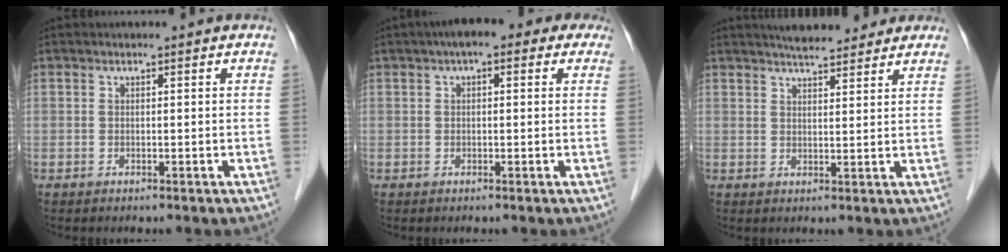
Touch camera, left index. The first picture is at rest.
{"total": 6.2, "force": [3.4, 2.7, 4.4], "torque": [-0.052, 0.040, 0.036]}
{"total": 8.0, "force": [7.1, 1.7, 3.3], "torque": [-0.047, 0.017, 0.096]}